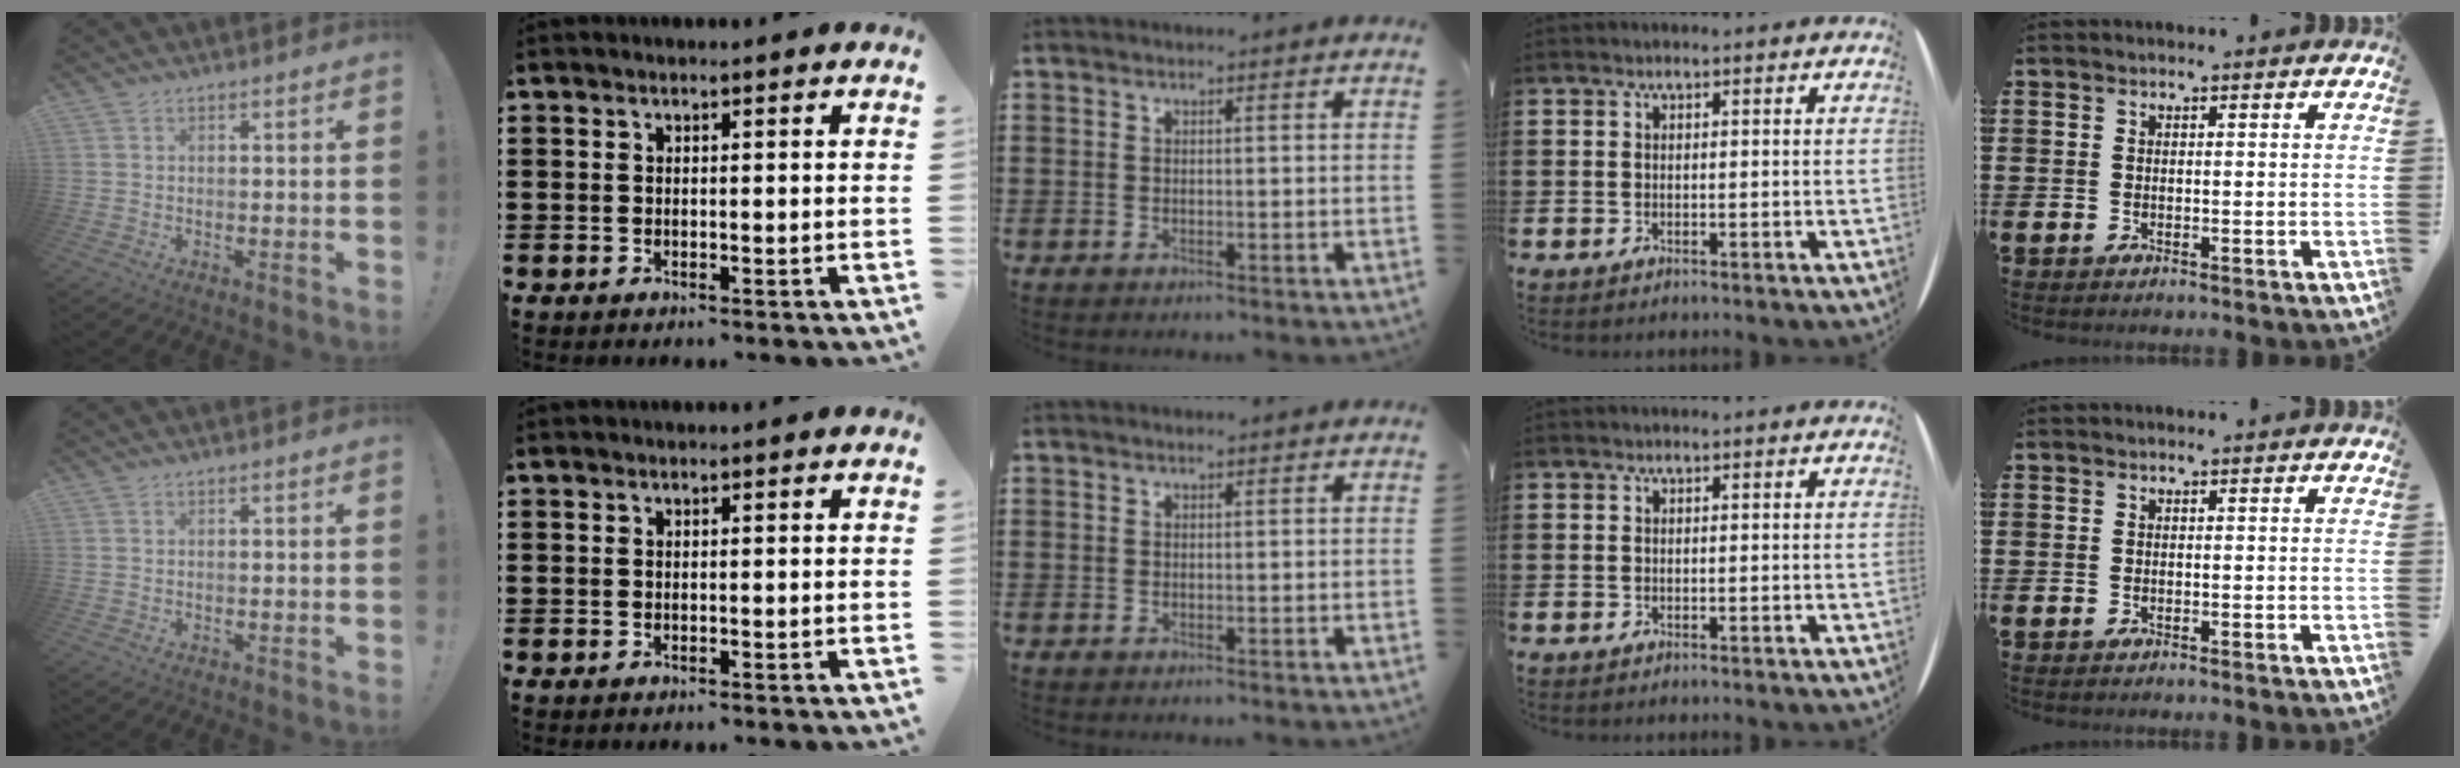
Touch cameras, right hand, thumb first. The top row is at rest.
{}